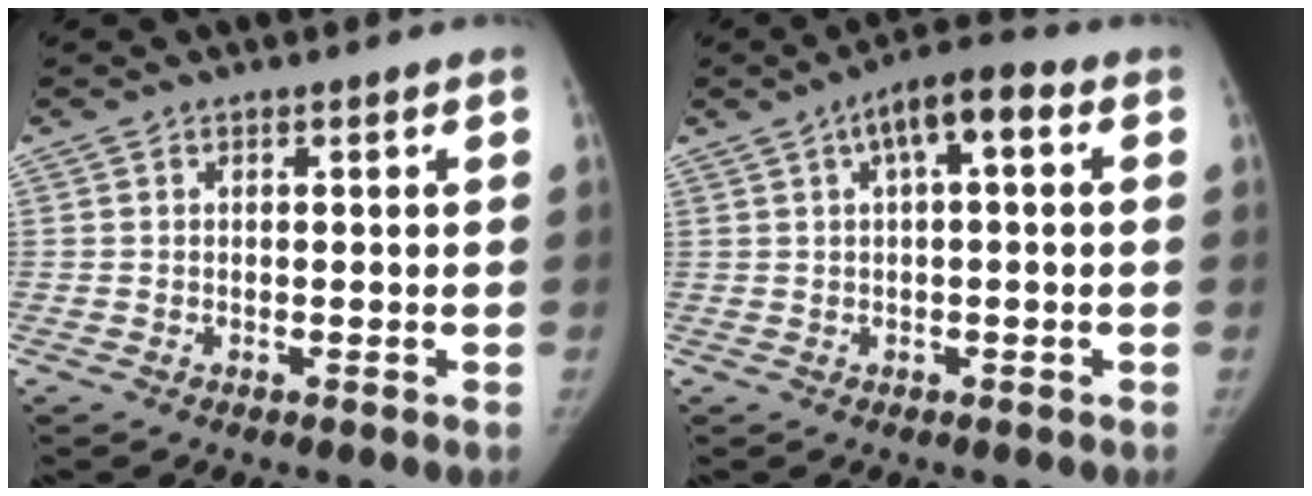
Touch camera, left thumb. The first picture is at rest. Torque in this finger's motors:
{"motor_torque": [2.59, 2.42, 0.66, 0.34, 0.20]}